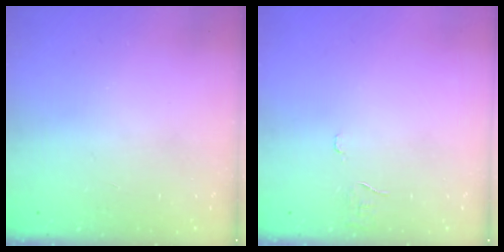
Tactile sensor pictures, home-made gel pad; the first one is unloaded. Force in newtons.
{"total": 3.5, "press": 3.5, "slide": 0.3}